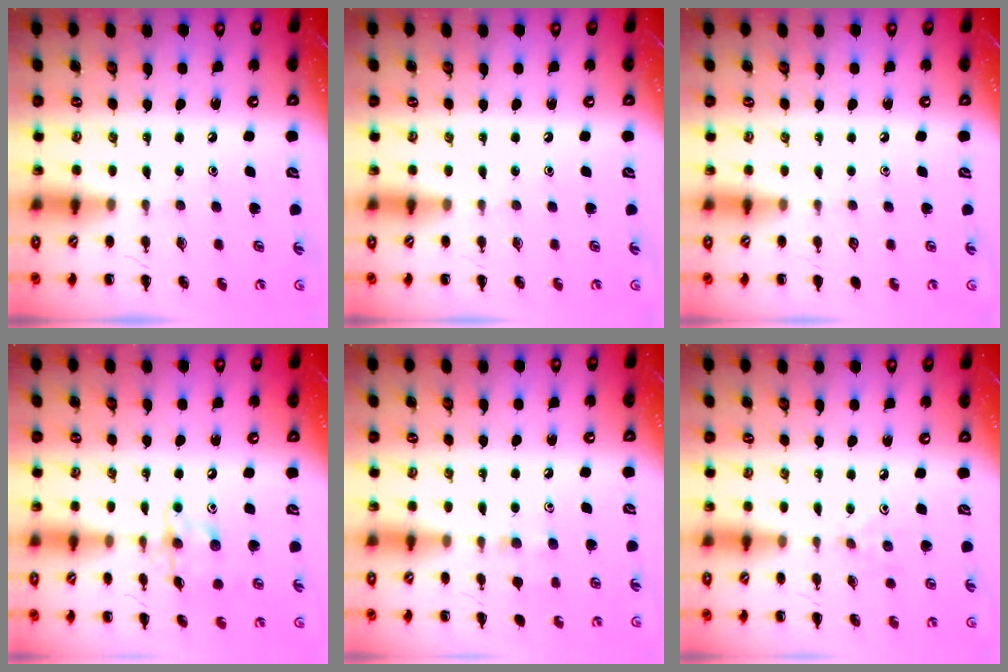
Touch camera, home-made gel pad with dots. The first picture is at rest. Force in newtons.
{"total": 0.0}
{"total": 0.0}
{"total": 10.4, "press": 10.4, "slide": 0.5}
{"total": 6.8, "press": 6.3, "slide": 2.5}
{"total": 2.7, "press": 2.5, "slide": 0.9}